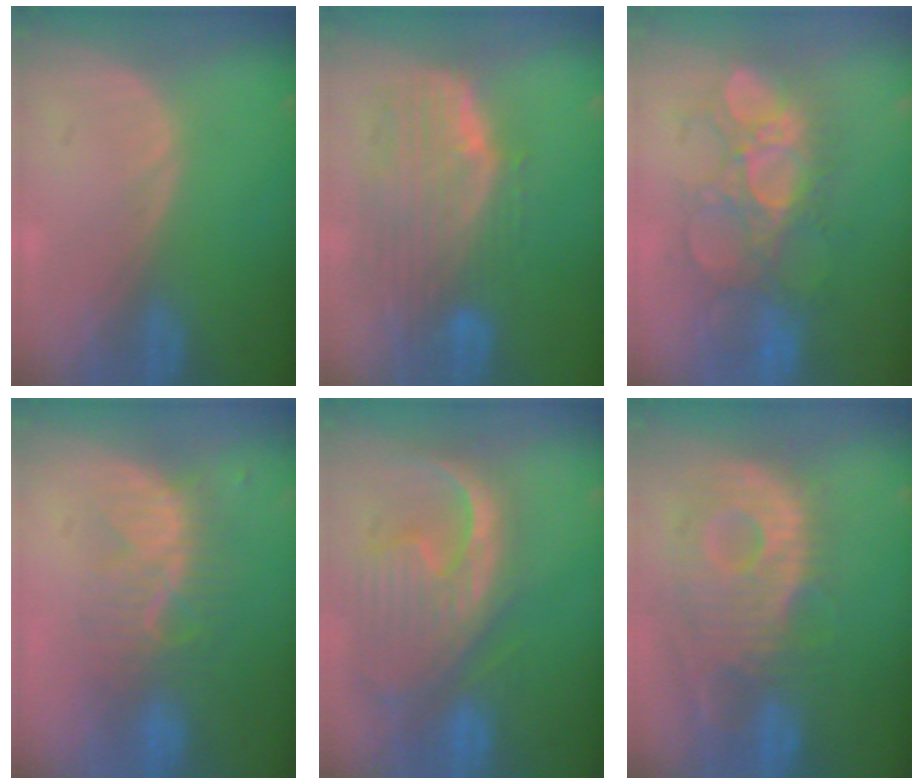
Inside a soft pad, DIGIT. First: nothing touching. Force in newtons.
{"total": 10.0, "press": 8.9, "slide": 4.6}
{"total": 9.2, "press": 9.2, "slide": 0.5}
{"total": 8.4, "press": 7.6, "slide": 3.5}
{"total": 13.0, "press": 11.1, "slide": 6.7}
{"total": 11.8, "press": 10.6, "slide": 5.3}